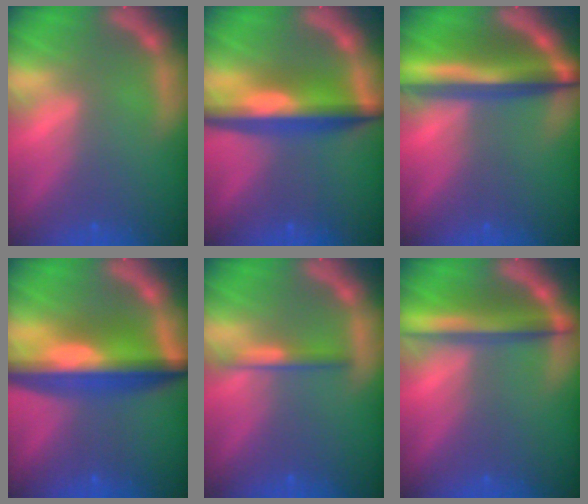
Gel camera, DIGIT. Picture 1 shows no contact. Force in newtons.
{"total": 7.4}
{"total": 9.1}
{"total": 10.1}
{"total": 1.9}
{"total": 5.5}